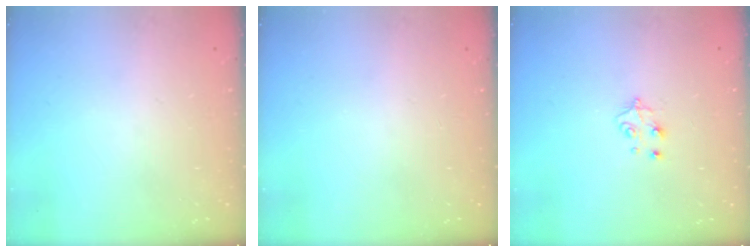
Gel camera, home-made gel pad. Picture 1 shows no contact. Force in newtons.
{"total": 0.0}
{"total": 5.3, "press": 5.2, "slide": 0.8}